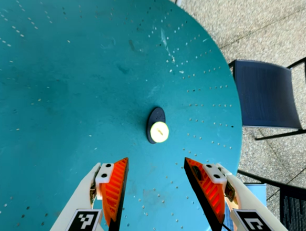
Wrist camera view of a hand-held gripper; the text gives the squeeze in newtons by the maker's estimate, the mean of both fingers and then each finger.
{"total": 0.5, "left": 0.3, "right": 0.7}